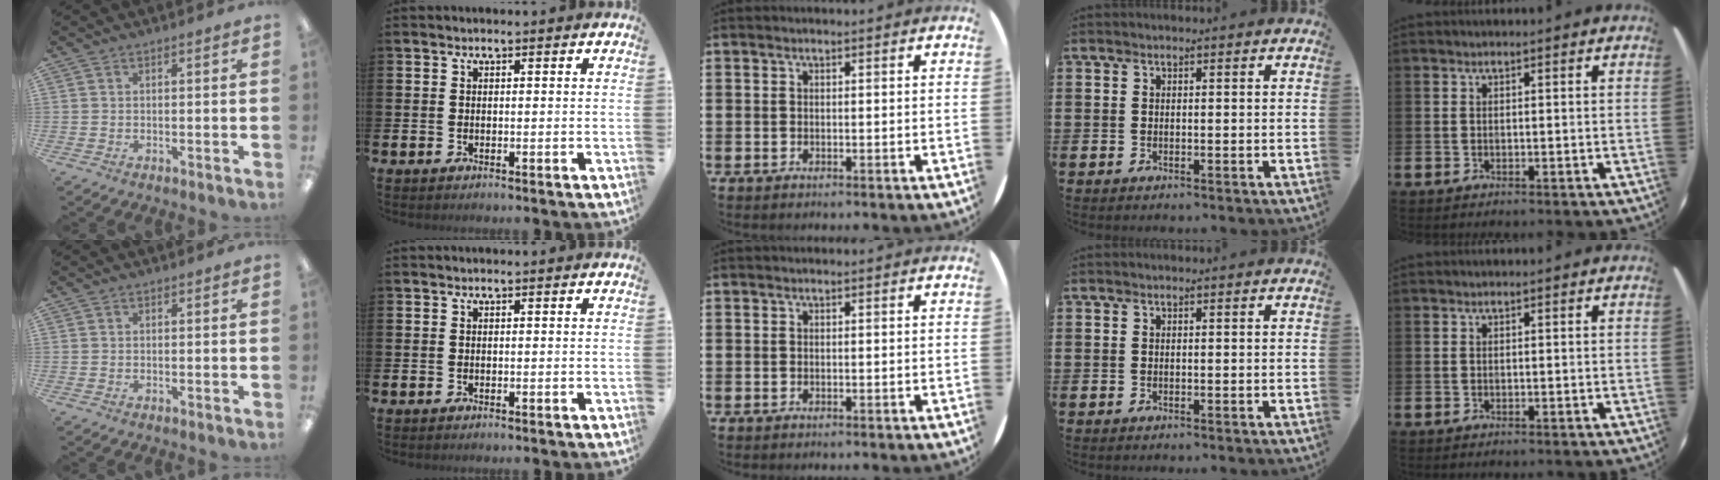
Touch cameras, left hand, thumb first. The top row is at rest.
{}